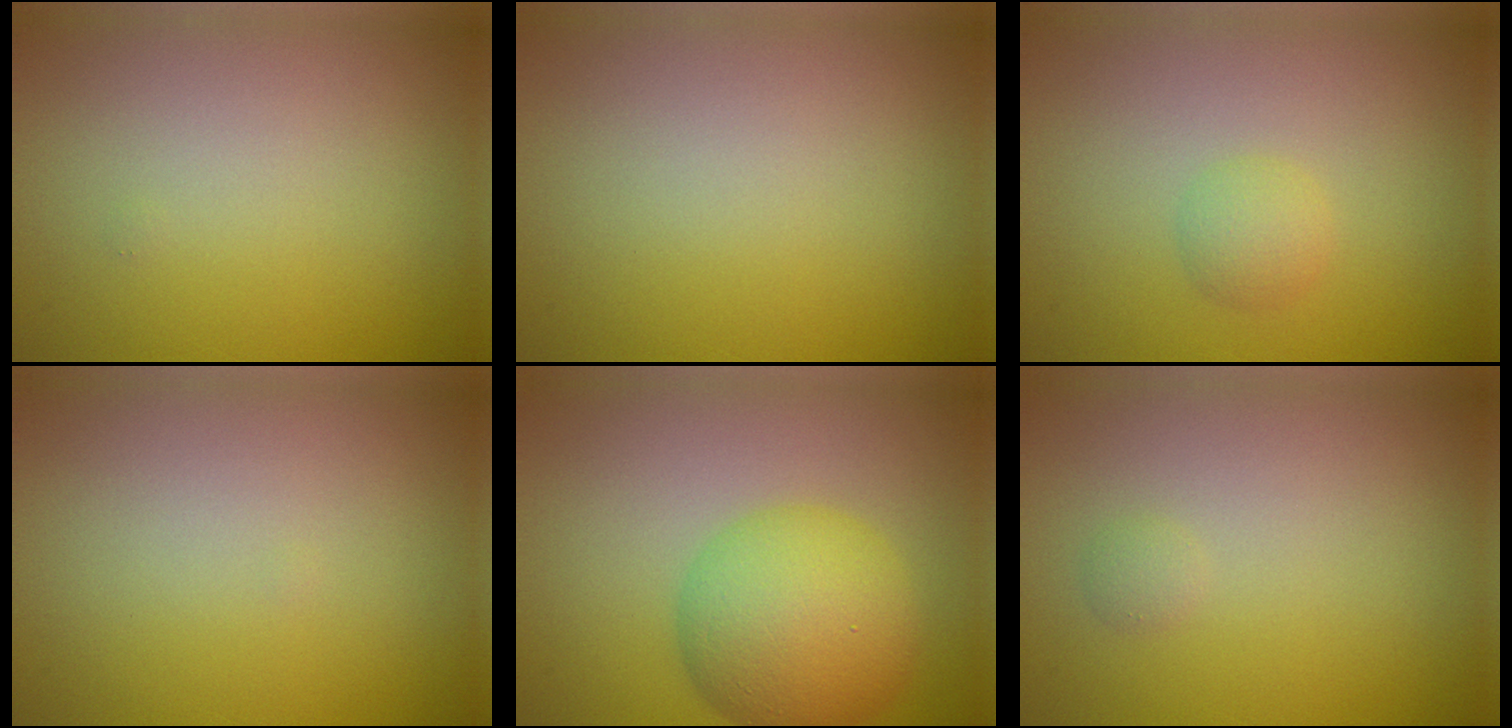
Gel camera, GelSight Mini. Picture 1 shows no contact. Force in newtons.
{"total": 0.0}
{"total": 1.5, "press": 1.5, "slide": 0.1}
{"total": 0.0}
{"total": 7.1, "press": 7.1, "slide": 0.2}
{"total": 0.6, "press": 0.6, "slide": 0.0}